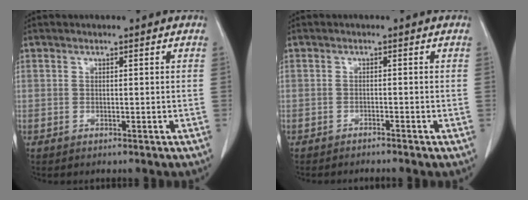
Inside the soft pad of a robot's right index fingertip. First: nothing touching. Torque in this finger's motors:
{"motor_torque": [0.22, -0.34, 0.17, 0.04]}